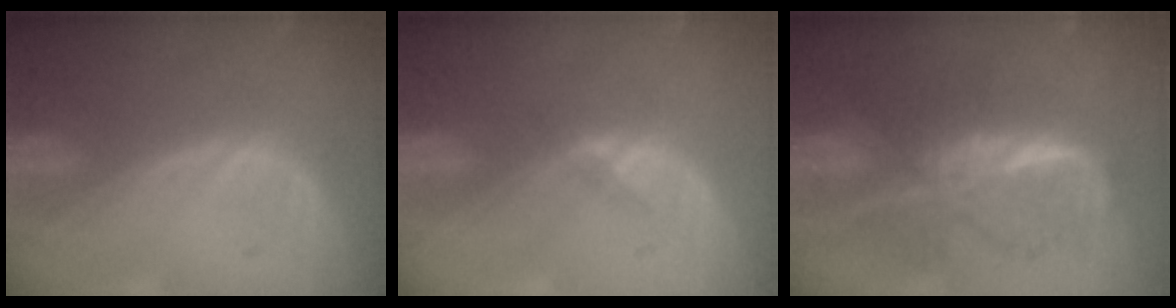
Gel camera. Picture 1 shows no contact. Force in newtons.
{"total": 1.3, "press": 0.9, "slide": 0.9}
{"total": 9.4, "press": 9.4, "slide": 0.6}